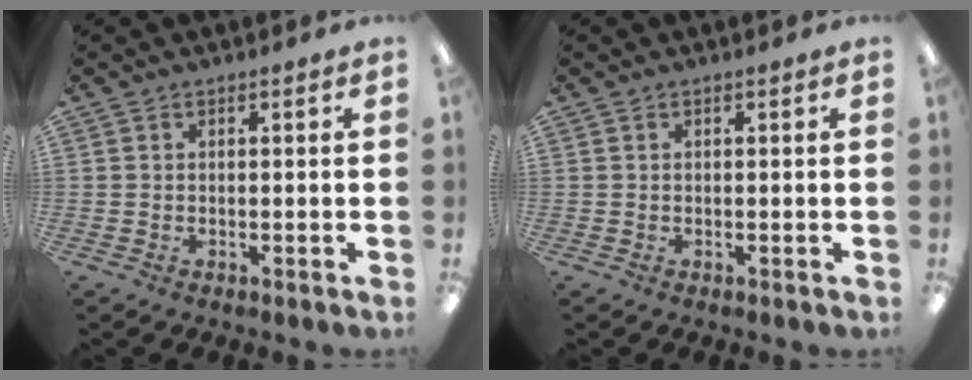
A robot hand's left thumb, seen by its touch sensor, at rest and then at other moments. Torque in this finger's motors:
{"motor_torque": [0.05, -0.03, 0.25, -0.05, 0.02]}